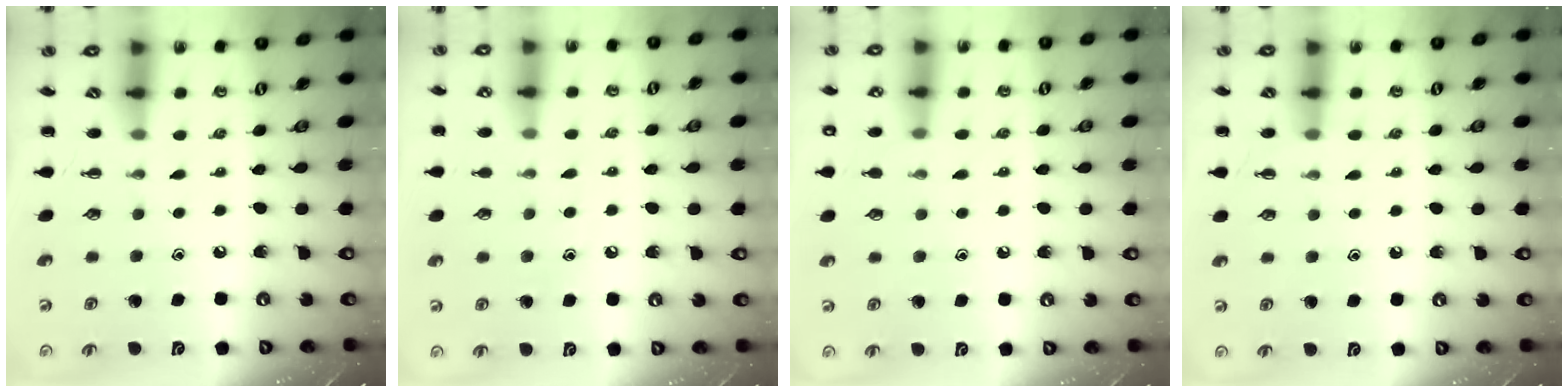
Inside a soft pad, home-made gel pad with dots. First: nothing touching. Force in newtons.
{"total": 6.9, "press": 6.6, "slide": 1.8}
{"total": 6.8, "press": 6.5, "slide": 2.1}
{"total": 7.8, "press": 7.5, "slide": 2.2}